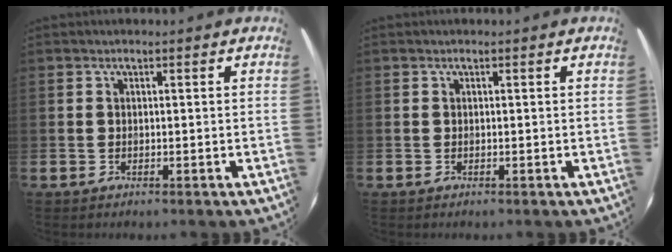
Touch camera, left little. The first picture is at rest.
{"total": 0.0}